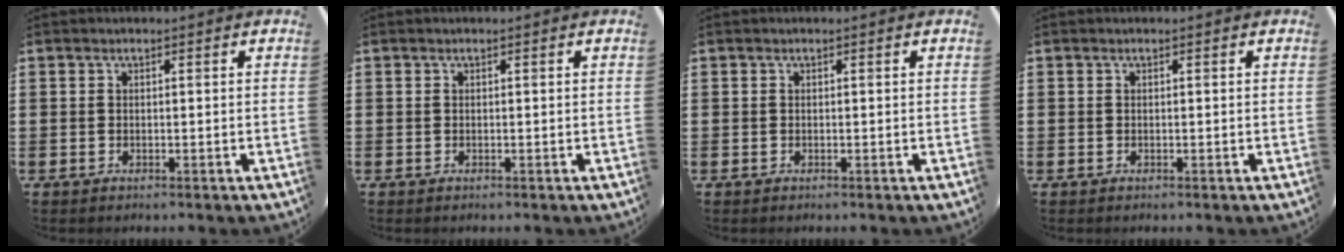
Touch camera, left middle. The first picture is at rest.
{"total": 0.0}
{"total": 0.0}
{"total": 0.0}